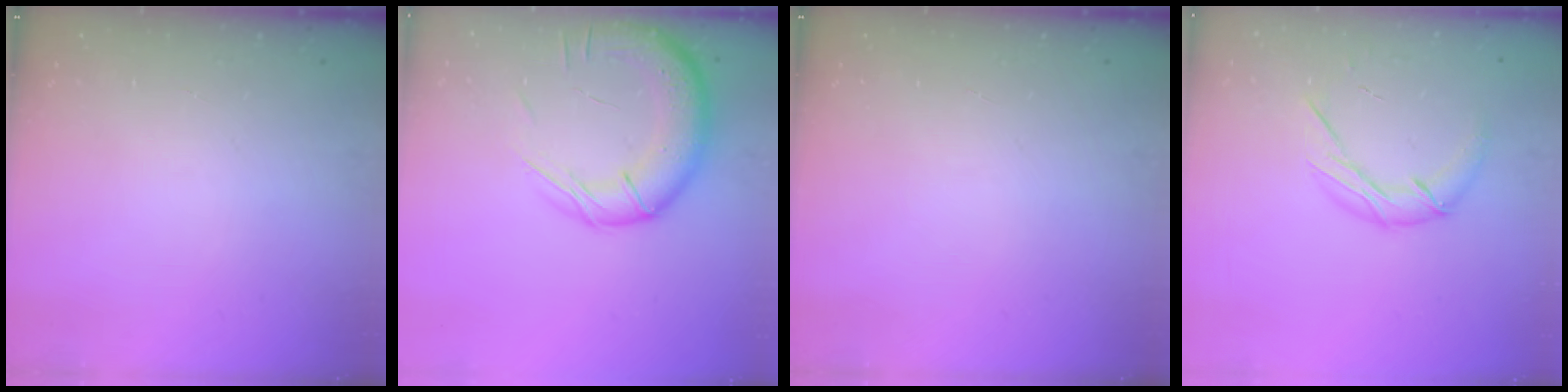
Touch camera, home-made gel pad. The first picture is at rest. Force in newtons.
{"total": 15.7, "press": 15.3, "slide": 3.2}
{"total": 0.0}
{"total": 9.1, "press": 9.1, "slide": 0.6}